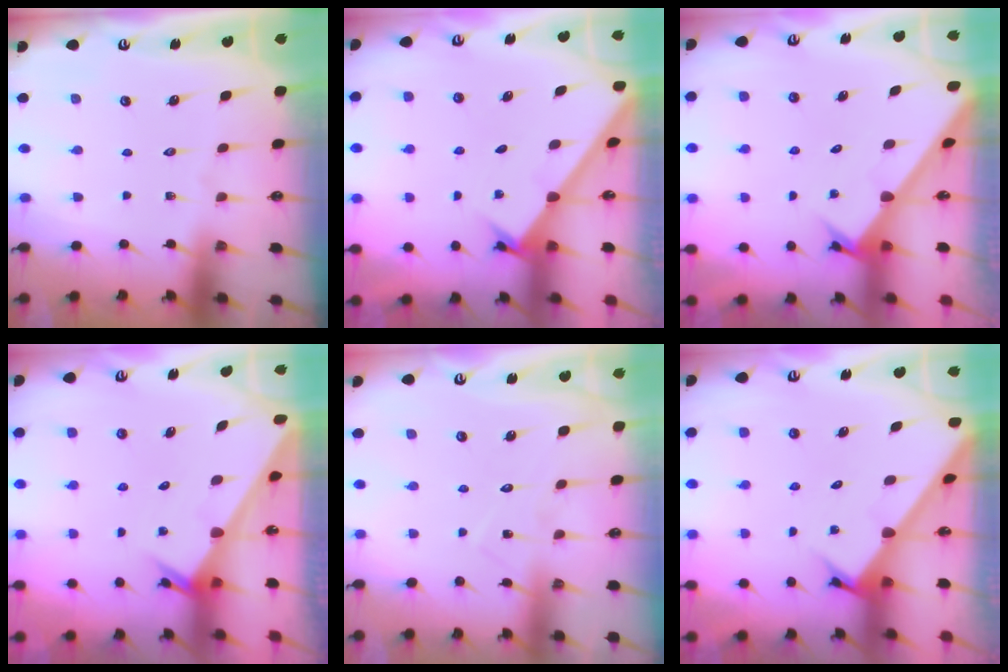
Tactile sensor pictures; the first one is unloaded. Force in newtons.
{"total": 1.8, "press": 1.8, "slide": 0.2}
{"total": 2.4, "press": 2.4, "slide": 0.2}
{"total": 1.9, "press": 1.9, "slide": 0.2}
{"total": 7.2, "press": 7.2, "slide": 0.5}
{"total": 2.9, "press": 2.9, "slide": 0.2}